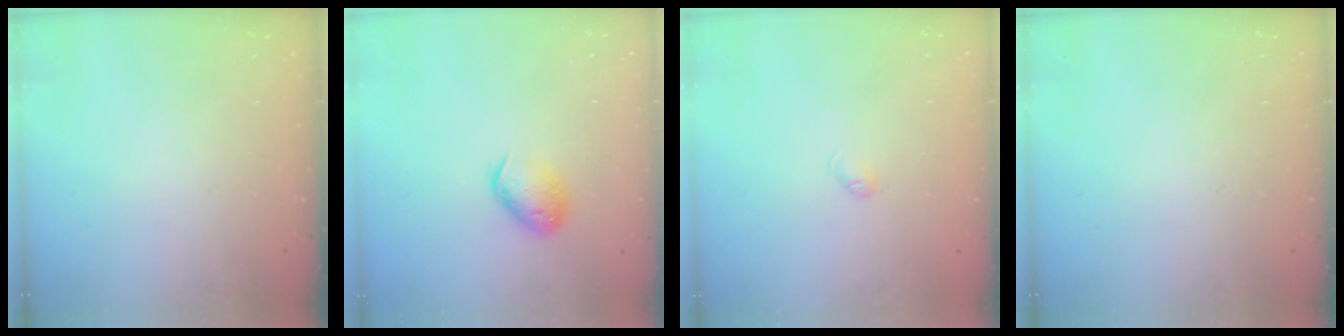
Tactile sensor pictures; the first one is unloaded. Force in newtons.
{"total": 11.2, "press": 11.1, "slide": 1.6}
{"total": 3.3, "press": 3.2, "slide": 0.7}
{"total": 0.0}